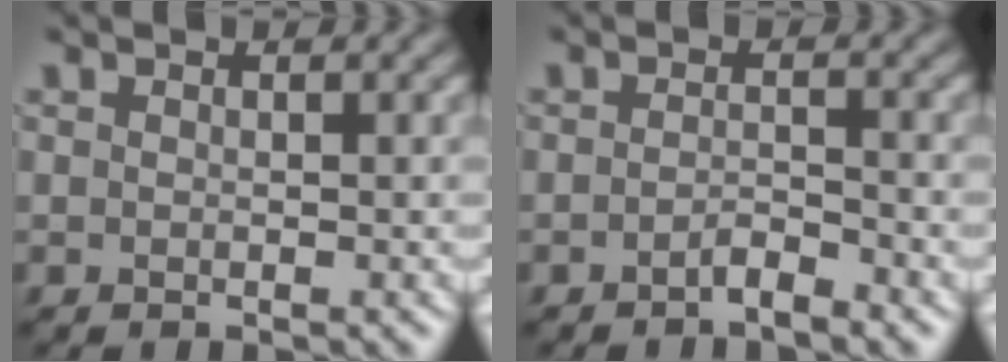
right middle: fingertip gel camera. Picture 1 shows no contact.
{"total": 1.4, "force": [-1.1, 0.2, 0.9], "torque": [-0.016, 0.004, -0.023]}